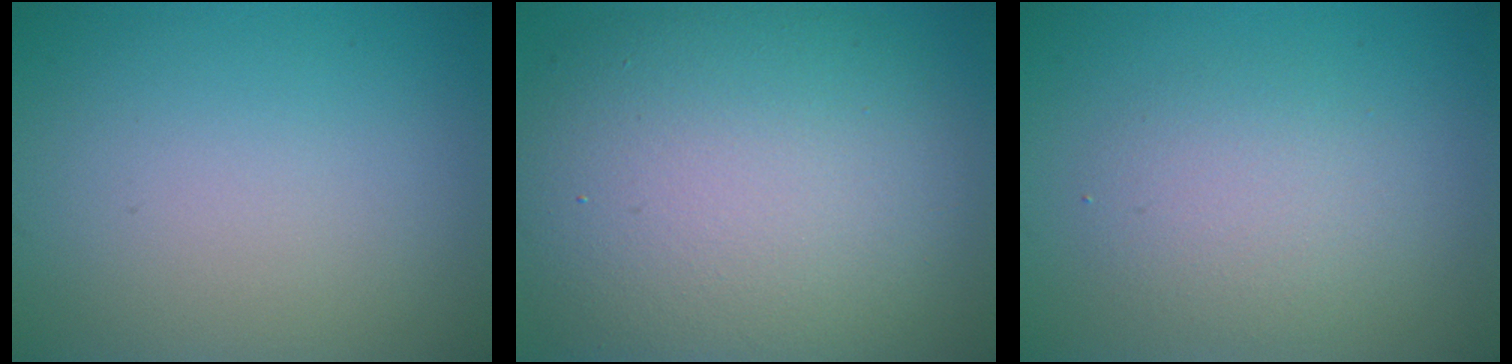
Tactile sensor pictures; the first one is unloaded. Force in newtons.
{"total": 12.9, "press": 12.9, "slide": 0.5}
{"total": 2.9, "press": 2.9, "slide": 0.2}